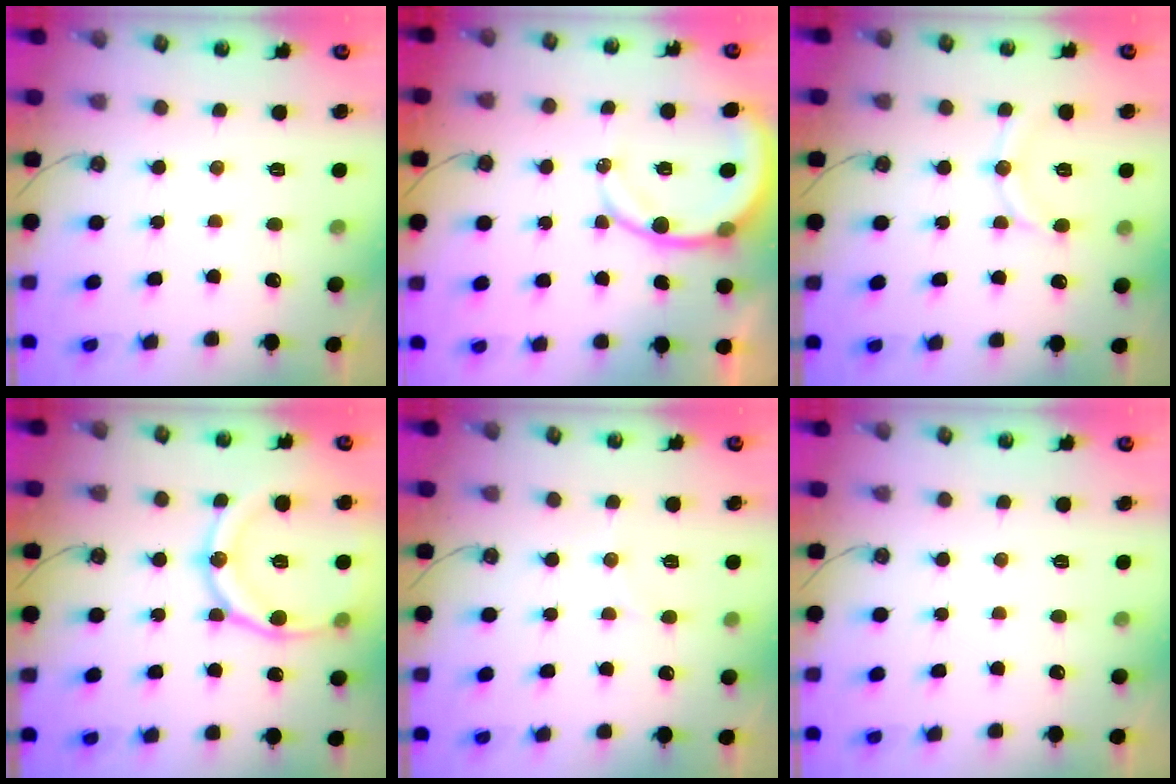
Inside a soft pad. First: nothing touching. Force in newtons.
{"total": 9.6, "press": 9.5, "slide": 1.1}
{"total": 9.6, "press": 9.5, "slide": 0.9}
{"total": 17.2, "press": 17.1, "slide": 1.9}
{"total": 5.9, "press": 5.9, "slide": 0.4}
{"total": 0.0}